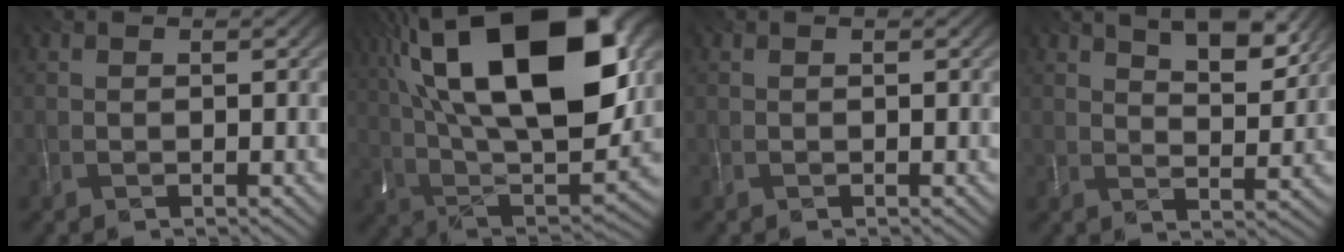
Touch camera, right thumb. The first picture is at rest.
{"total": 23.7, "force": [8.5, 10.9, 19.2], "torque": [-0.377, 0.042, 0.142]}
{"total": 0.0}
{"total": 7.1, "force": [4.4, 2.8, 4.8], "torque": [-0.077, -0.001, 0.081]}